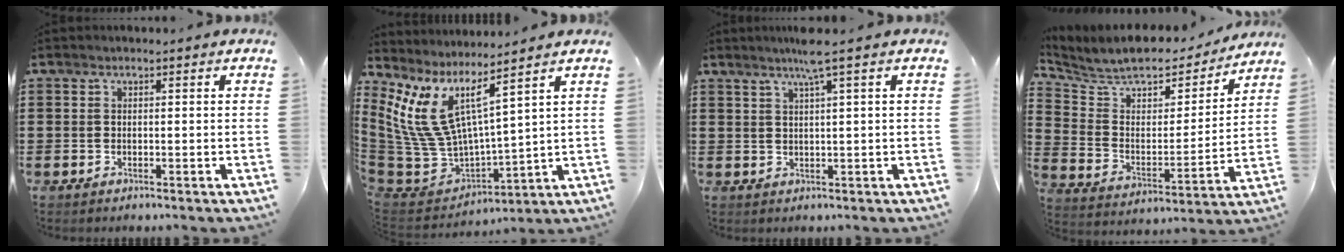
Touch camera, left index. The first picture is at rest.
{"total": 9.8, "force": [4.6, 4.0, 7.6], "torque": [-0.208, -0.058, 0.078]}
{"total": 4.0, "force": [2.4, -0.7, 3.1], "torque": [-0.065, -0.002, 0.040]}
{"total": 8.0, "force": [7.3, 2.7, 2.0], "torque": [-0.075, -0.051, 0.124]}